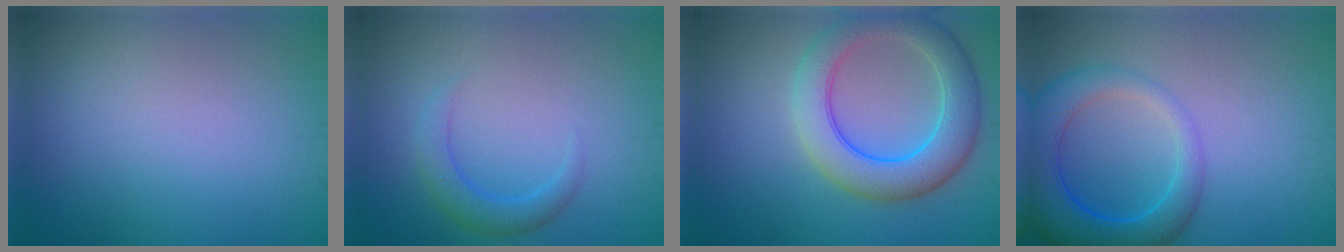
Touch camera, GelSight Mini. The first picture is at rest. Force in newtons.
{"total": 2.4, "press": 2.4, "slide": 0.2}
{"total": 6.7, "press": 6.7, "slide": 0.4}
{"total": 6.8, "press": 6.8, "slide": 0.5}